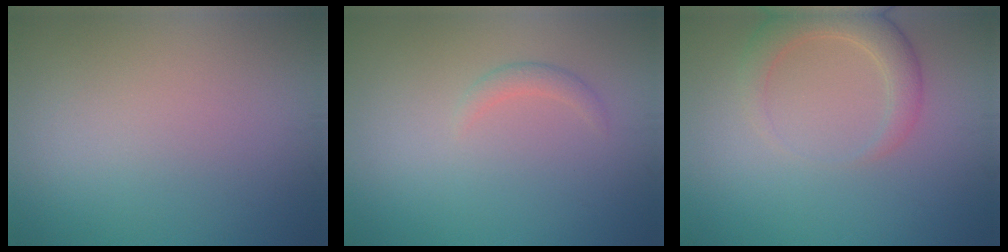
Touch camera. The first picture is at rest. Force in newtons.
{"total": 1.1, "press": 1.1, "slide": 0.0}
{"total": 3.5, "press": 3.5, "slide": 0.4}